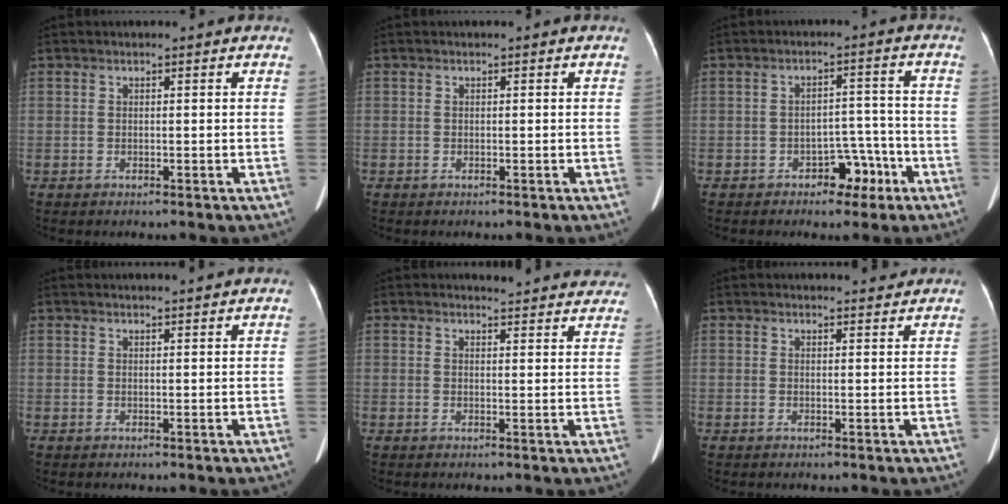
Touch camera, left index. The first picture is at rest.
{"total": 0.5, "force": [-0.3, 0.4, -0.1], "torque": [-0.002, 0.005, -0.008]}
{"total": 5.2, "force": [-3.2, 3.0, 2.8], "torque": [-0.032, 0.021, -0.044]}
{"total": 3.1, "force": [3.0, -0.2, 0.9], "torque": [-0.012, 0.014, 0.038]}
{"total": 12.2, "force": [11.8, 2.2, 2.1], "torque": [0.002, -0.023, 0.109]}
{"total": 2.6, "force": [2.6, 0.2, 0.3], "torque": [-0.007, 0.001, 0.031]}